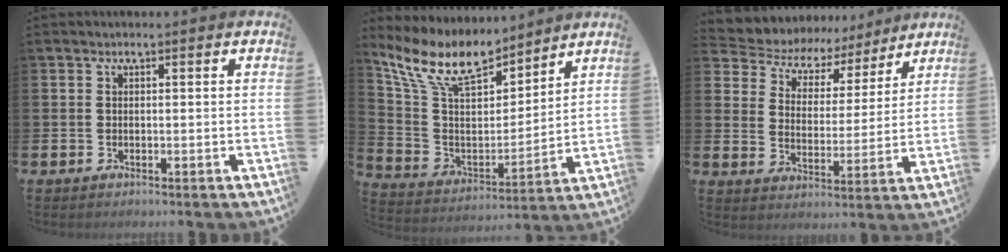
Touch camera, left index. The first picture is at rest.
{"total": 11.0, "force": [9.4, 4.0, 4.2], "torque": [-0.131, -0.056, 0.169]}
{"total": 5.7, "force": [4.8, 2.9, 0.3], "torque": [-0.036, -0.042, 0.079]}